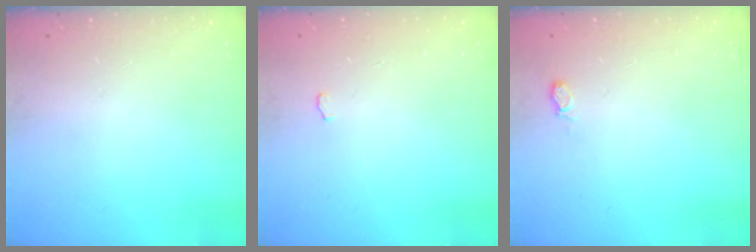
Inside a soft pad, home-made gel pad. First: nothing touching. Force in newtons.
{"total": 7.7, "press": 4.0, "slide": 6.6}
{"total": 5.0, "press": 4.9, "slide": 1.0}